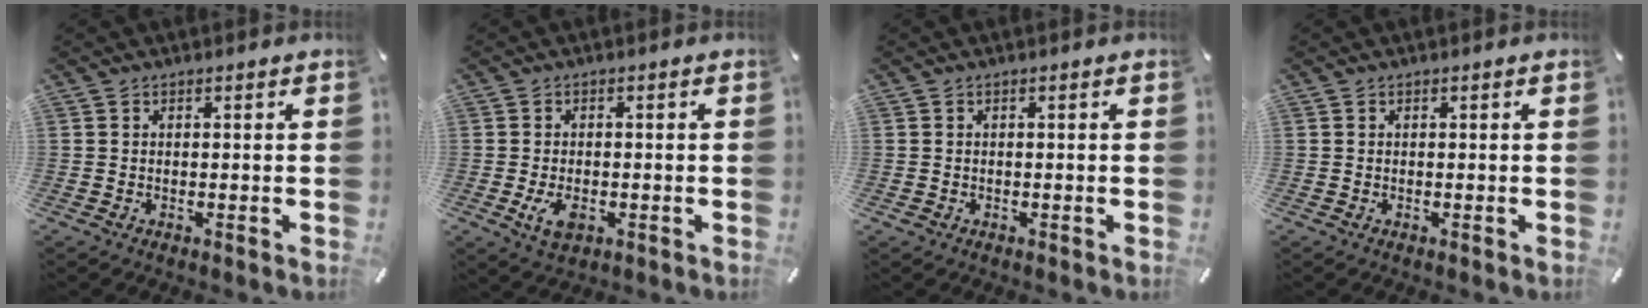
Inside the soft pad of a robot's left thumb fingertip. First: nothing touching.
{"total": 4.3, "force": [-1.2, 2.7, 3.1], "torque": [-0.081, -0.003, -0.027]}
{"total": 0.6, "force": [-0.1, 0.5, 0.2], "torque": [-0.003, 0.002, -0.004]}
{"total": 0.0}